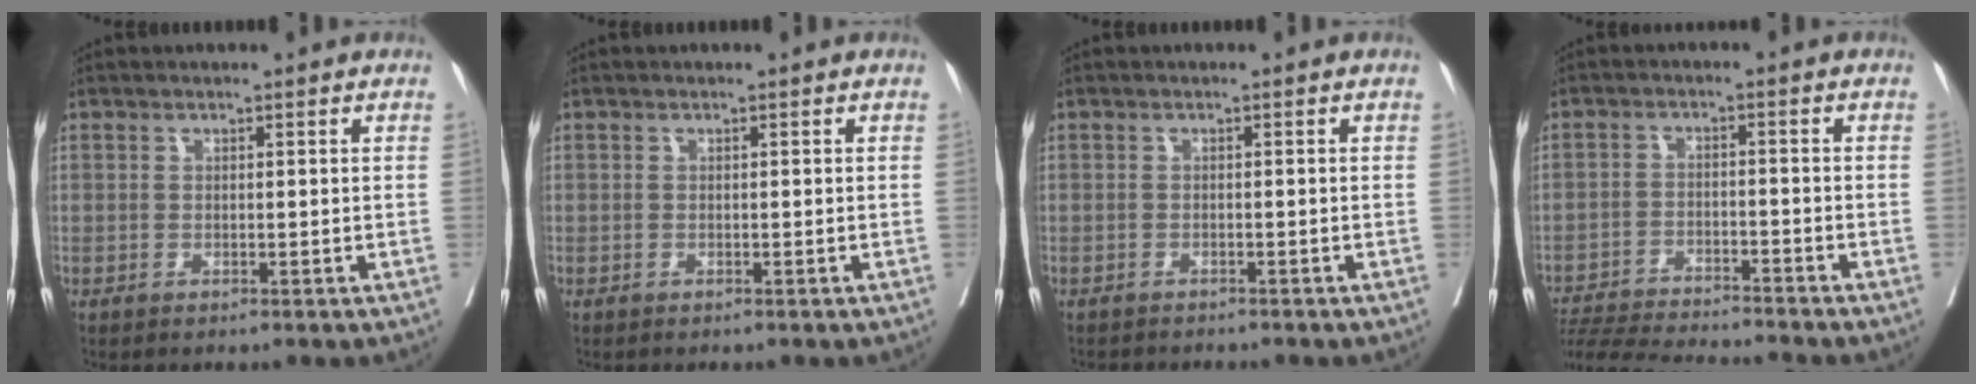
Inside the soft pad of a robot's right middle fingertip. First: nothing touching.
{"total": 0.0}
{"total": 2.3, "force": [-2.2, 0.3, 0.2], "torque": [-0.004, -0.005, -0.033]}
{"total": 12.6, "force": [-12.0, -0.4, 3.9], "torque": [-0.054, -0.012, -0.192]}